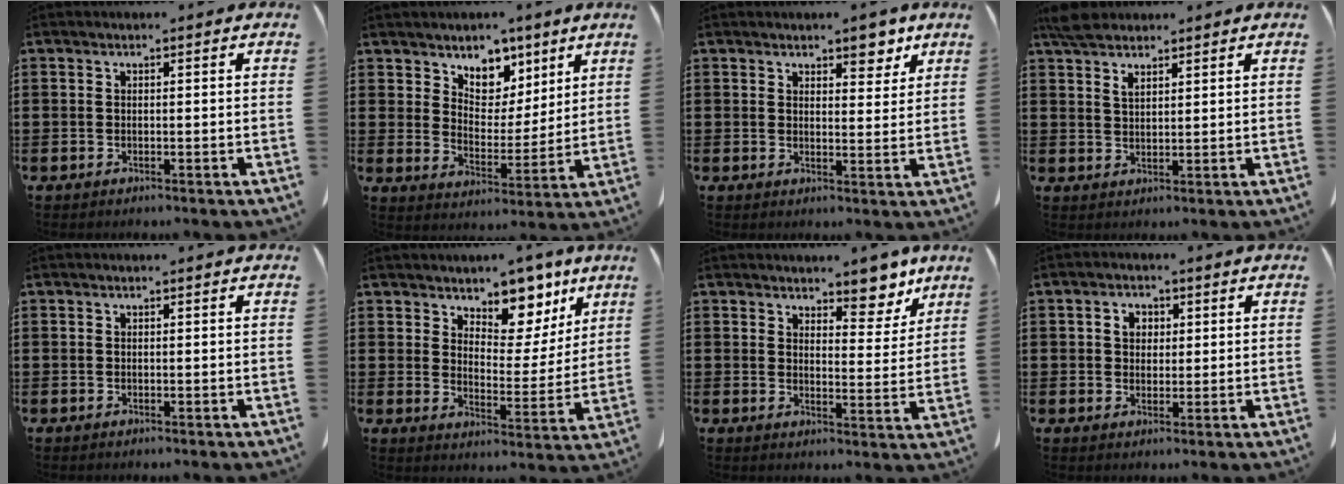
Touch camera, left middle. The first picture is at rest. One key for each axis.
{"total": 6.3, "fx": 4.7, "fy": 4.2, "fz": 0.8, "tx": -0.041, "ty": -0.024, "tz": 0.085}
{"total": 4.0, "fx": 3.2, "fy": 1.6, "fz": 1.8, "tx": -0.017, "ty": -0.008, "tz": 0.054}
{"total": 3.8, "fx": 2.9, "fy": 1.4, "fz": 2.0, "tx": -0.046, "ty": 0.002, "tz": 0.055}
{"total": 0.0}
{"total": 7.8, "fx": 6.5, "fy": 3.5, "fz": 2.4, "tx": -0.055, "ty": -0.044, "tz": 0.114}
{"total": 6.0, "fx": 5.3, "fy": 2.1, "fz": 1.8, "tx": -0.031, "ty": -0.027, "tz": 0.092}
{"total": 2.8, "fx": 0.8, "fy": 2.3, "fz": 1.3, "tx": -0.035, "ty": 0.010, "tz": 0.013}